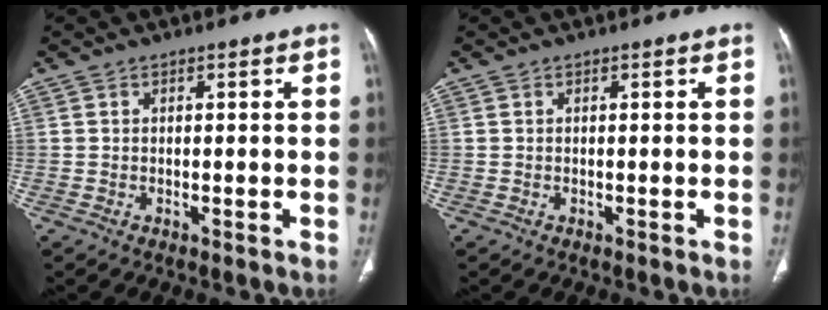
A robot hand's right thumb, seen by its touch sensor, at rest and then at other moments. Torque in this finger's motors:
{"motor_torque": [0.02, 0.02, -0.11, 0.09, 0.02]}